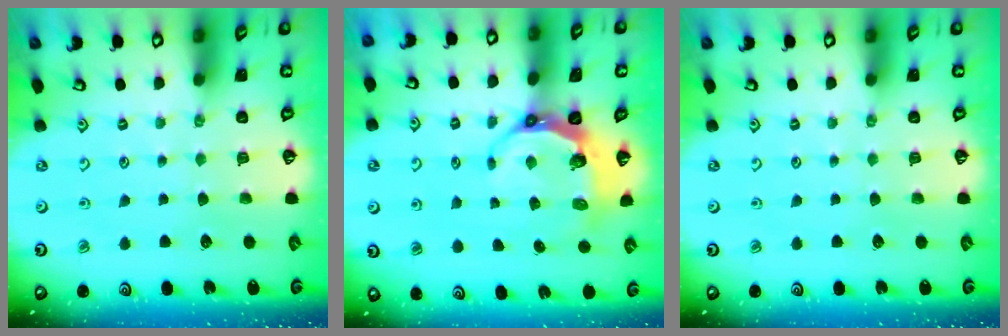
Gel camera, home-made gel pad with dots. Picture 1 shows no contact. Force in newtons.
{"total": 7.5, "press": 6.5, "slide": 3.8}
{"total": 0.0}